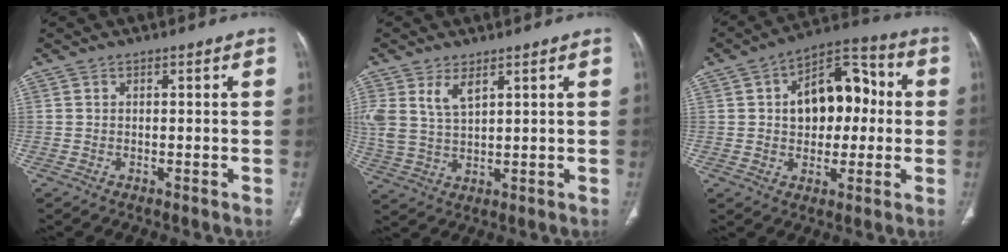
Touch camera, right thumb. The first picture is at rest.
{"total": 7.2, "force": [3.7, 3.4, 5.1], "torque": [-0.109, -0.011, 0.084]}
{"total": 15.1, "force": [1.5, 9.8, 11.3], "torque": [-0.118, 0.034, 0.017]}